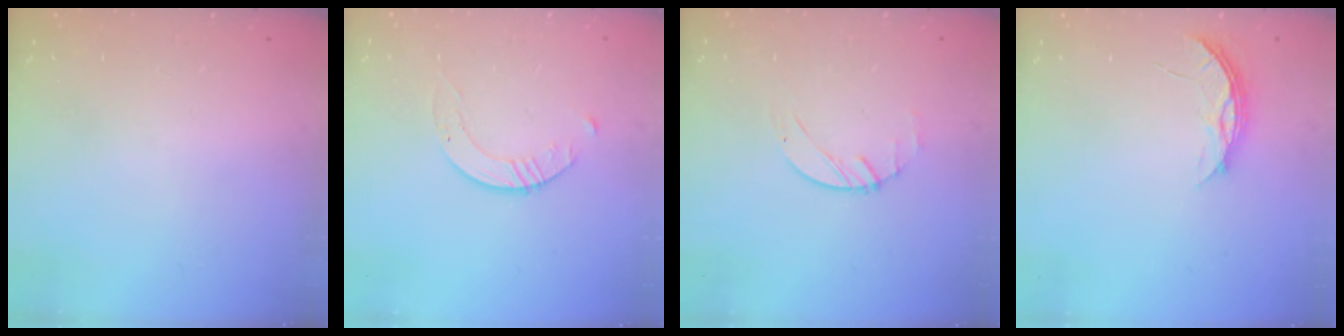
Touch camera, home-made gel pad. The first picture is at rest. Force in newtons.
{"total": 2.8, "press": 2.8, "slide": 0.3}
{"total": 1.2, "press": 1.2, "slide": 0.2}
{"total": 4.4, "press": 4.4, "slide": 0.4}